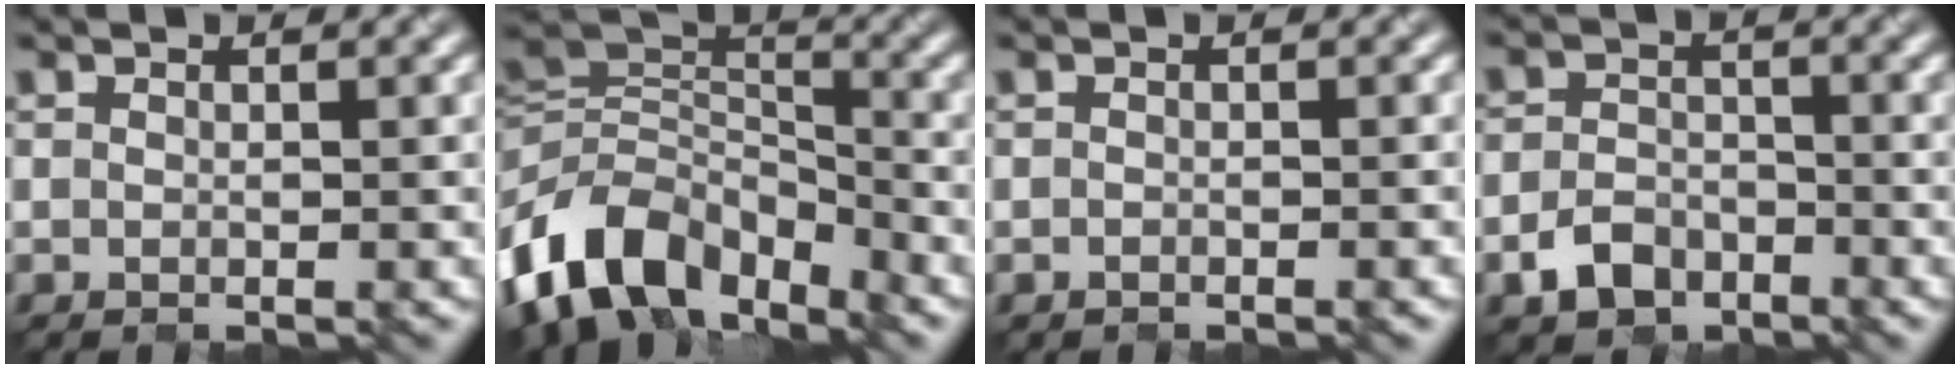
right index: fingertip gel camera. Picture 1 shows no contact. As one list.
[{"total": 10.8, "force": [-6.2, 6.6, 6.0], "torque": [-0.105, -0.002, -0.125]}, {"total": 0.6, "force": [-0.6, 0.1, 0.2], "torque": [-0.003, -0.002, -0.009]}, {"total": 3.2, "force": [-2.1, 2.1, 1.1], "torque": [-0.020, 0.000, -0.045]}]